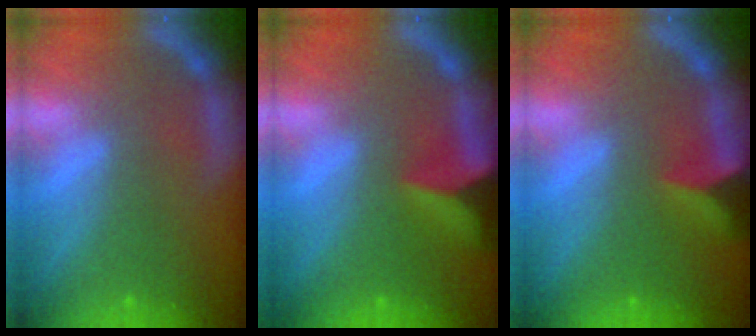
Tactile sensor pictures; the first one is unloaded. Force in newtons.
{"total": 6.0}
{"total": 4.0}